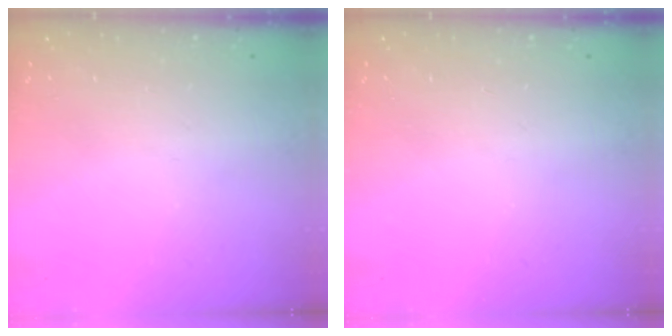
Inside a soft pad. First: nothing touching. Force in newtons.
{"total": 0.0}